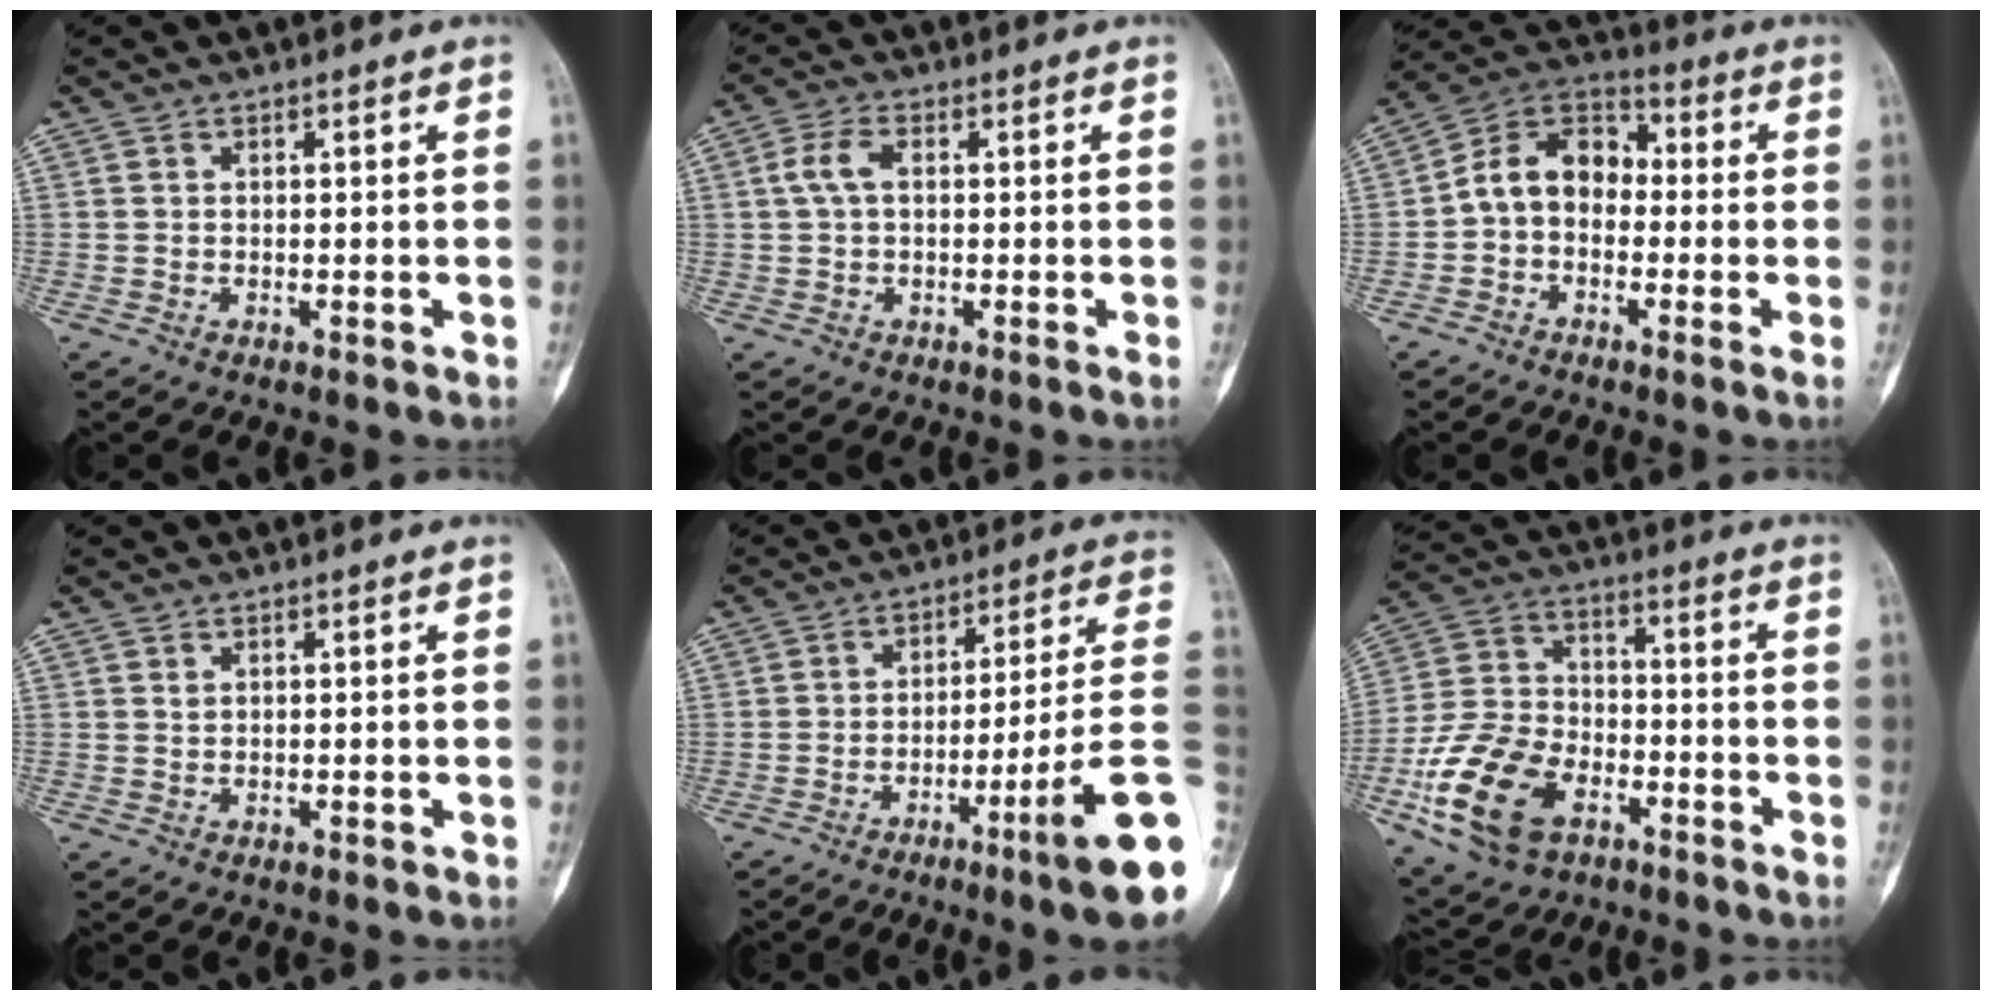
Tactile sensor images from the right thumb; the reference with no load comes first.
{"total": 3.9, "force": [0.5, 1.9, 3.4], "torque": [-0.083, 0.008, 0.004]}
{"total": 9.9, "force": [-1.0, 7.1, 6.8], "torque": [-0.095, 0.036, -0.039]}
{"total": 0.7, "force": [0.4, 0.4, 0.3], "torque": [0.001, 0.000, 0.007]}
{"total": 15.6, "force": [-6.0, -0.1, 14.3], "torque": [-0.183, 0.025, -0.096]}
{"total": 17.5, "force": [-7.6, 10.9, 11.3], "torque": [-0.214, 0.034, -0.141]}